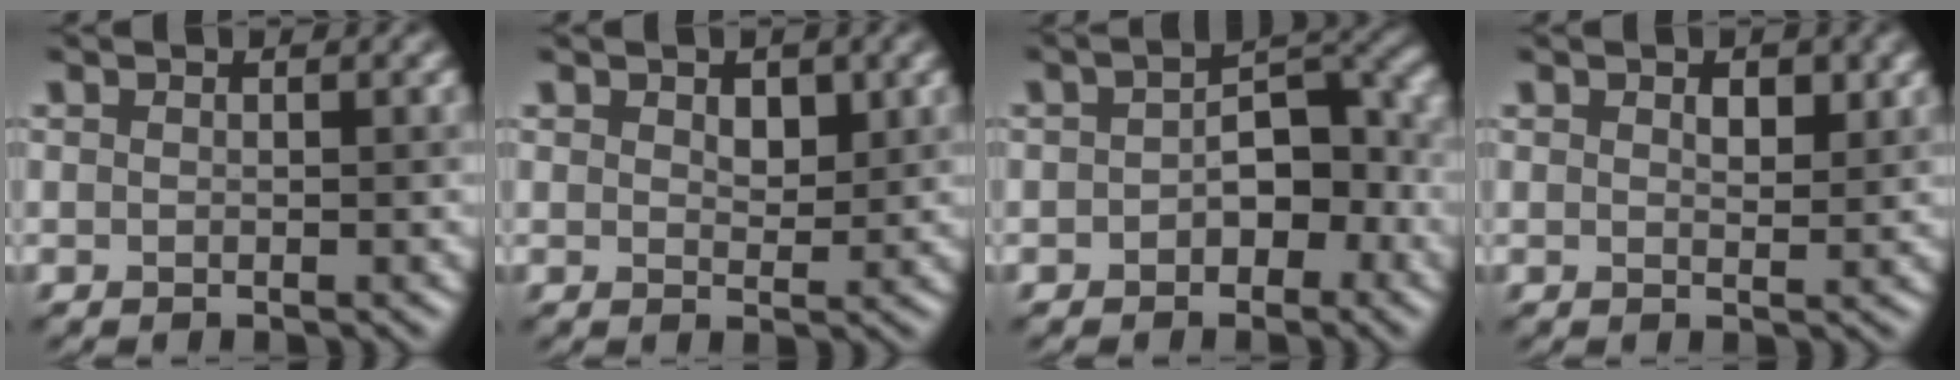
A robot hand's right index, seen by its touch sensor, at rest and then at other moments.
{"total": 1.5, "force": [0.9, 0.9, 0.8], "torque": [-0.012, 0.002, 0.018]}
{"total": 4.5, "force": [-0.7, 2.7, 3.5], "torque": [-0.038, 0.014, -0.016]}
{"total": 1.4, "force": [0.9, 0.6, 0.9], "torque": [-0.013, 0.002, 0.019]}